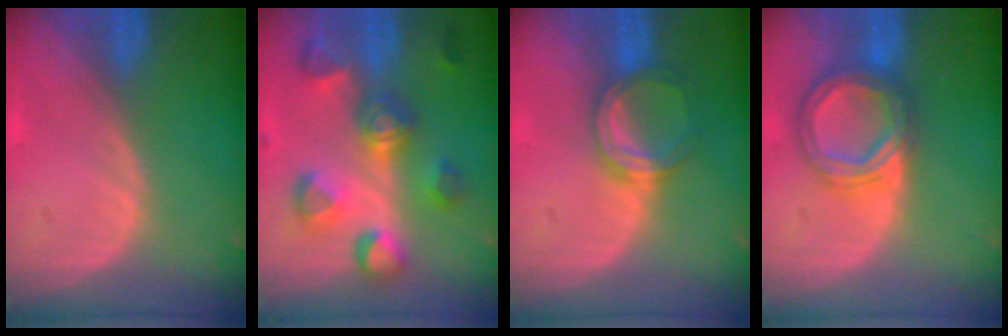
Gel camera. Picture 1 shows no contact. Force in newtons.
{"total": 8.7, "press": 8.7, "slide": 0.2}
{"total": 5.2, "press": 4.9, "slide": 1.5}
{"total": 7.2, "press": 7.2, "slide": 0.6}